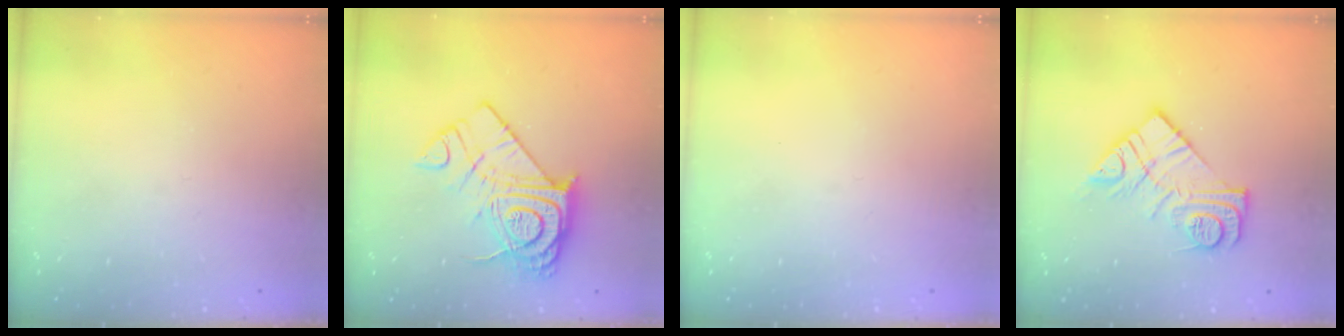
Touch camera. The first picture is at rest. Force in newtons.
{"total": 19.5, "press": 19.4, "slide": 1.6}
{"total": 0.0}
{"total": 13.2, "press": 13.2, "slide": 0.9}